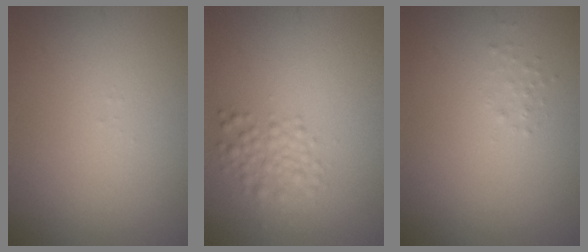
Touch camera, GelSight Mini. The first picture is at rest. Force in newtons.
{"total": 2.3, "press": 2.3, "slide": 0.1}
{"total": 0.6, "press": 0.6, "slide": 0.0}